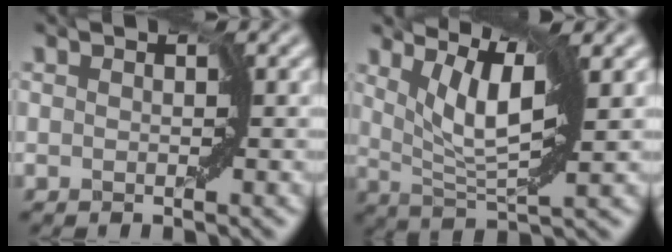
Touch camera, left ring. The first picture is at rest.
{"total": 5.5, "force": [2.7, 0.9, 4.7], "torque": [-0.088, -0.007, 0.052]}